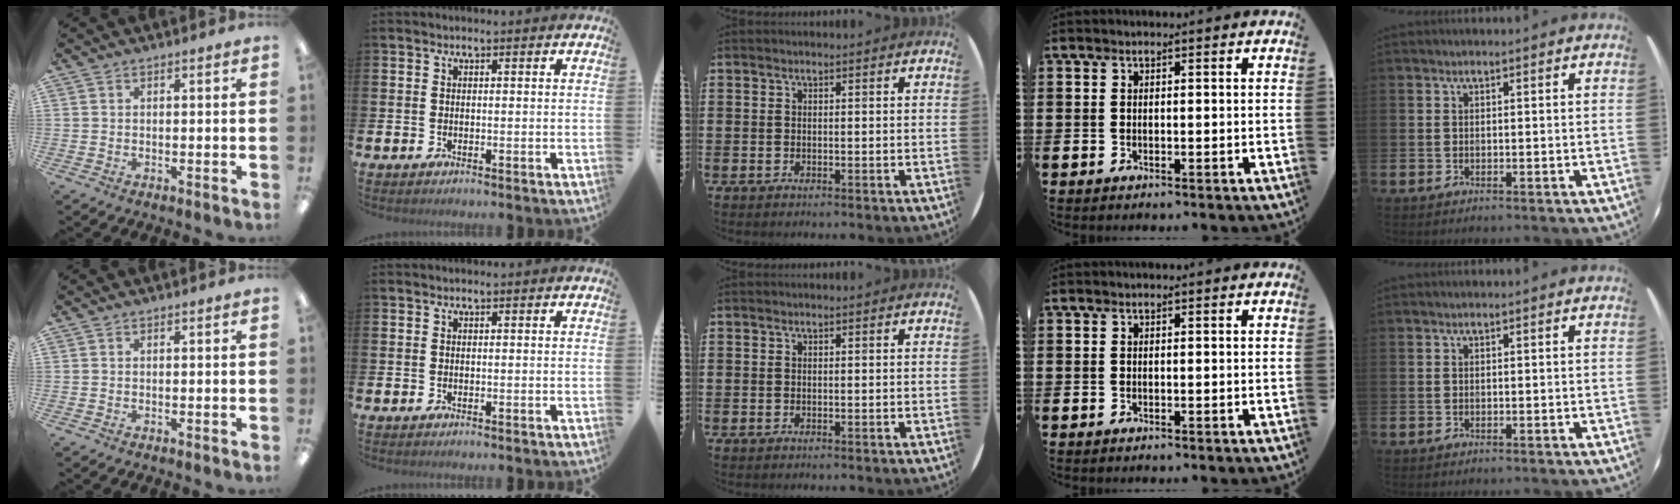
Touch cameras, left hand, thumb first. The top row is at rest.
{}